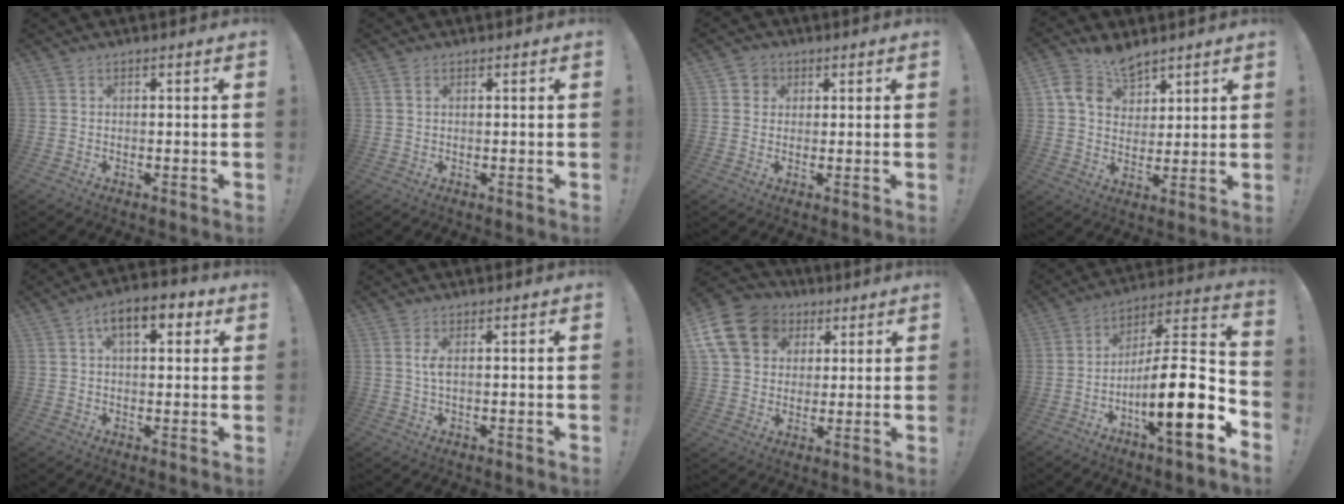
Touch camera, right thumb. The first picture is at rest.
{"total": 1.4, "force": [0.7, 0.9, 0.8], "torque": [-0.013, 0.000, 0.012]}
{"total": 3.5, "force": [1.1, 3.3, 0.8], "torque": [-0.009, -0.002, 0.020]}
{"total": 11.4, "force": [7.3, 7.4, 4.7], "torque": [-0.079, -0.037, 0.144]}
{"total": 9.3, "force": [3.6, 4.5, 7.2], "torque": [-0.103, -0.001, 0.059]}
{"total": 2.6, "force": [0.5, 0.6, 2.5], "torque": [-0.047, 0.001, 0.007]}
{"total": 16.3, "force": [5.7, 13.2, 7.7], "torque": [-0.125, -0.022, 0.116]}
{"total": 17.9, "force": [-6.0, 2.6, 16.7], "torque": [-0.282, 0.005, -0.105]}